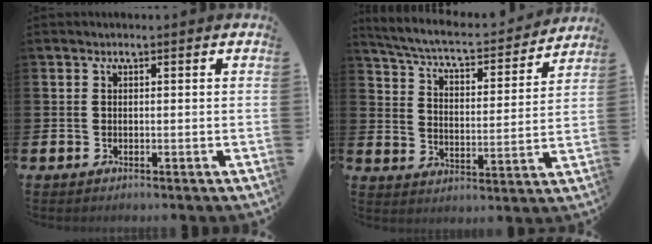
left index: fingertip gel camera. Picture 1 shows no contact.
{"total": 6.1, "force": [5.7, 0.9, 2.2], "torque": [-0.075, -0.043, 0.092]}